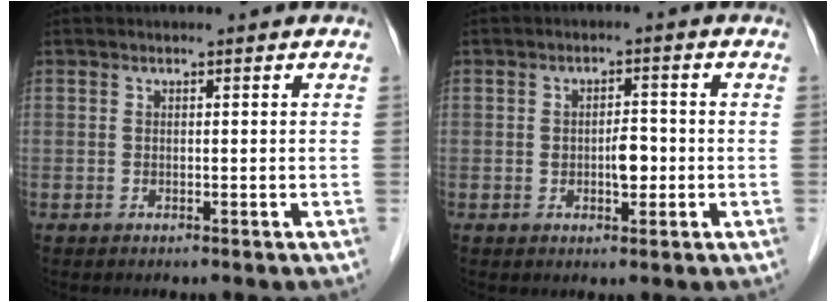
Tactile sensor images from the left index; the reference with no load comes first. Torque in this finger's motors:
{"motor_torque": [0.26, -0.15, 0.08, 0.06]}